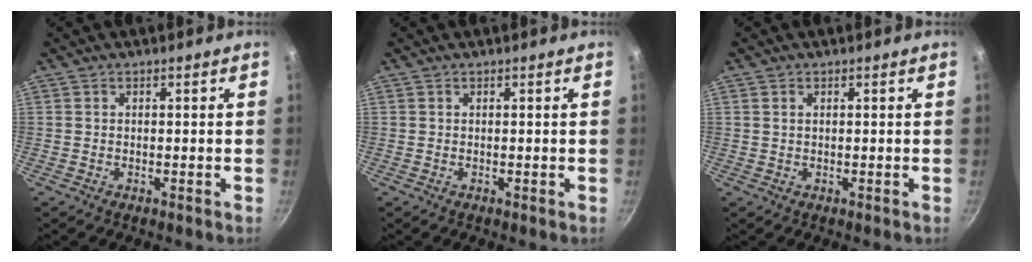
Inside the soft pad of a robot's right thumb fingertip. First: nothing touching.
{"total": 0.0}
{"total": 0.9, "force": [0.3, 0.6, 0.6], "torque": [-0.010, 0.003, 0.006]}